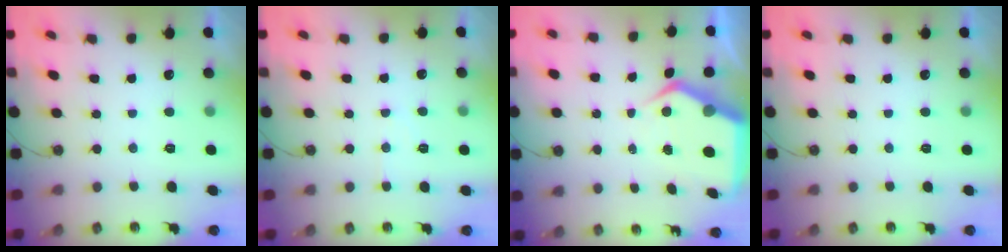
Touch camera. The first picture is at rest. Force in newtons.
{"total": 4.7, "press": 4.7, "slide": 0.6}
{"total": 7.6, "press": 7.5, "slide": 1.2}
{"total": 0.0}